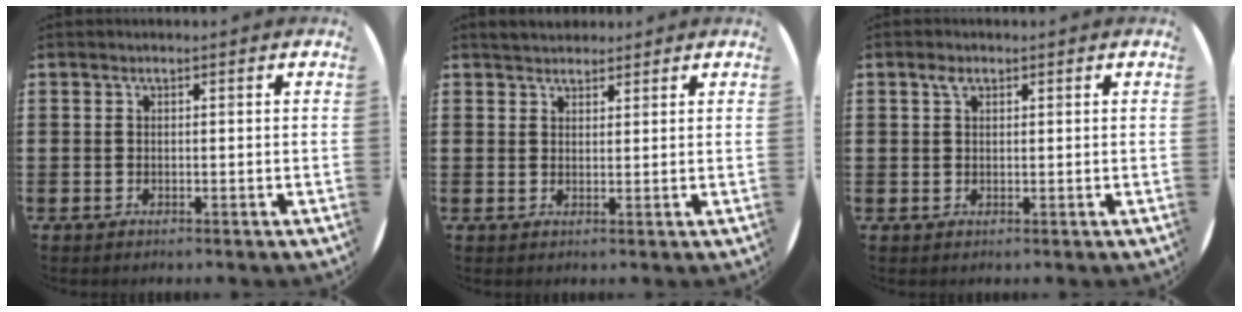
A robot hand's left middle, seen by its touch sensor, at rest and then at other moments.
{"total": 2.4, "force": [2.3, 0.6, 0.0], "torque": [0.004, -0.003, 0.044]}
{"total": 1.5, "force": [0.9, 1.0, 0.7], "torque": [-0.009, 0.001, 0.016]}